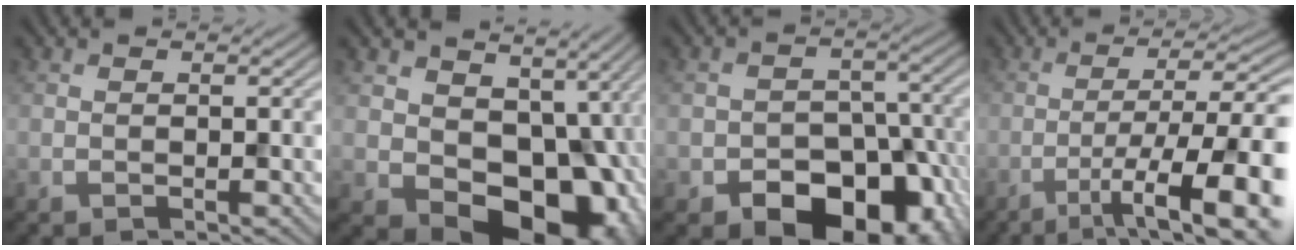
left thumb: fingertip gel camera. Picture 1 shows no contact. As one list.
[{"total": 14.3, "force": [-1.3, 11.0, 9.1], "torque": [-0.123, -0.038, 0.003]}, {"total": 12.8, "force": [-7.0, 8.4, 6.7], "torque": [-0.091, -0.019, -0.103]}, {"total": 11.9, "force": [-5.1, 3.0, 10.4], "torque": [-0.165, 0.003, -0.075]}]